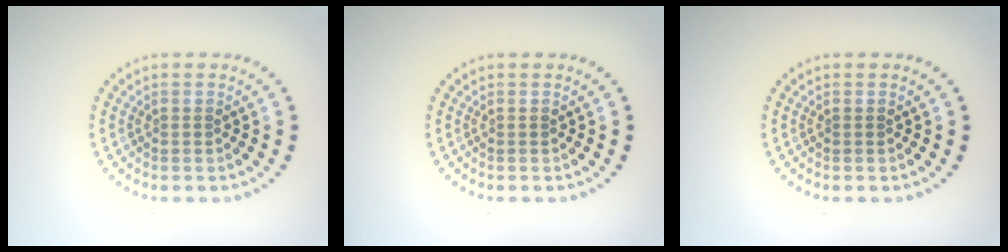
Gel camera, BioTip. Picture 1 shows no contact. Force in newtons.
{"total": 0.0}
{"total": 0.0}